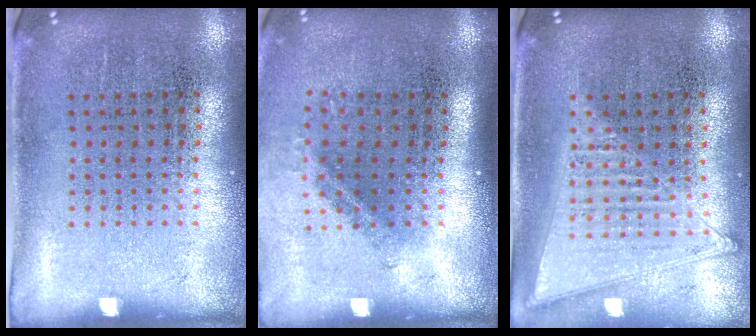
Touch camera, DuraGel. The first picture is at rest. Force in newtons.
{"total": 1.5, "press": 0.9, "slide": 1.2}
{"total": 1.4, "press": 1.4, "slide": 0.1}